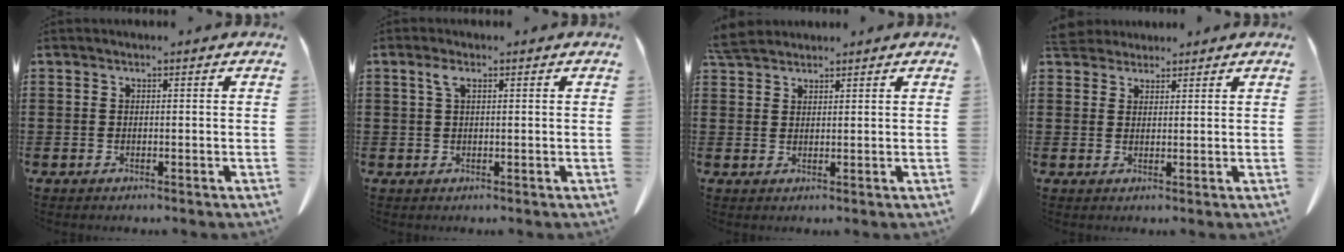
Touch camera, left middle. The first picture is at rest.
{"total": 2.3, "force": [0.9, 0.7, 1.9], "torque": [-0.043, 0.005, 0.015]}
{"total": 3.4, "force": [3.2, 0.8, 1.1], "torque": [-0.030, -0.001, 0.062]}
{"total": 3.4, "force": [3.2, 1.1, 0.5], "torque": [-0.021, -0.004, 0.063]}